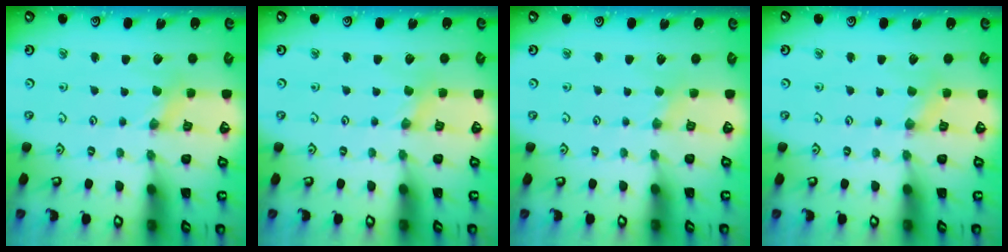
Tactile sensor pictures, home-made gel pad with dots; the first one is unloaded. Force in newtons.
{"total": 0.0}
{"total": 1.4, "press": 1.4, "slide": 0.3}
{"total": 1.3, "press": 1.3, "slide": 0.3}